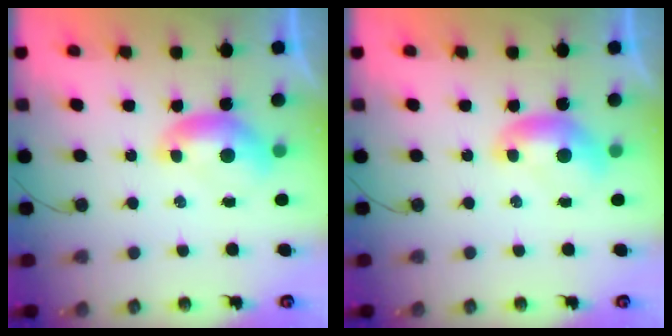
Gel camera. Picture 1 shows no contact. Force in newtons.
{"total": 0.0}